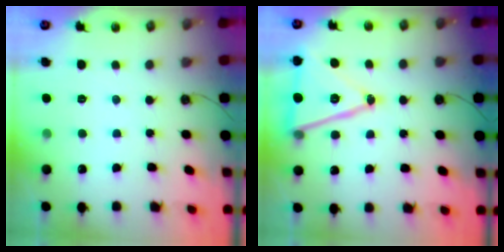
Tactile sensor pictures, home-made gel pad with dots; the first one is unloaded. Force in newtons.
{"total": 16.3, "press": 16.0, "slide": 3.3}